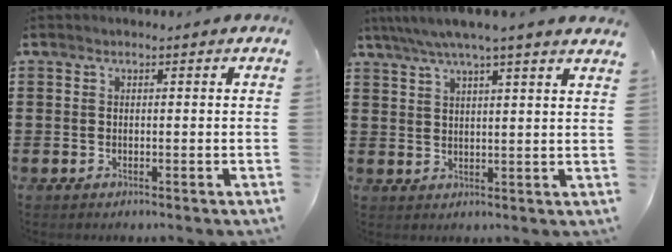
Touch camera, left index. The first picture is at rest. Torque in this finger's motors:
{"motor_torque": [2.14, 0.00, 0.99, 0.21]}